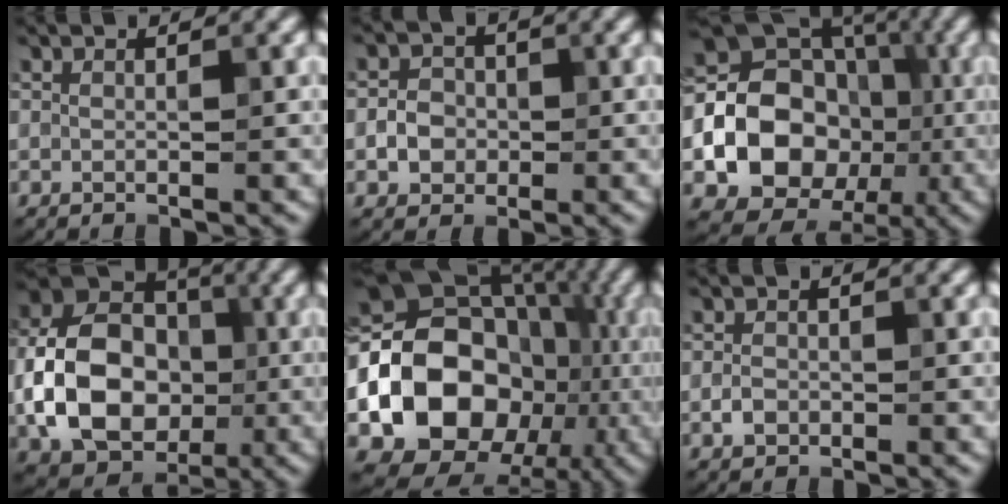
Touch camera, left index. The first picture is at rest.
{"total": 2.5, "force": [-0.5, 2.2, 1.1], "torque": [-0.013, 0.002, -0.015]}
{"total": 14.8, "force": [-2.6, 12.3, 7.7], "torque": [-0.120, -0.014, -0.066]}
{"total": 11.3, "force": [-1.9, 8.4, 7.2], "torque": [-0.137, 0.005, -0.039]}
{"total": 15.7, "force": [-3.6, 12.5, 8.9], "torque": [-0.158, -0.004, -0.069]}
{"total": 1.4, "force": [-0.5, 1.1, 0.7], "torque": [-0.010, 0.000, -0.013]}